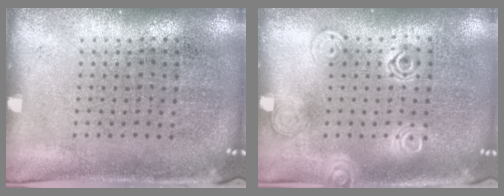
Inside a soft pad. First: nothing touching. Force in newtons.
{"total": 1.2, "press": 1.2, "slide": 0.0}